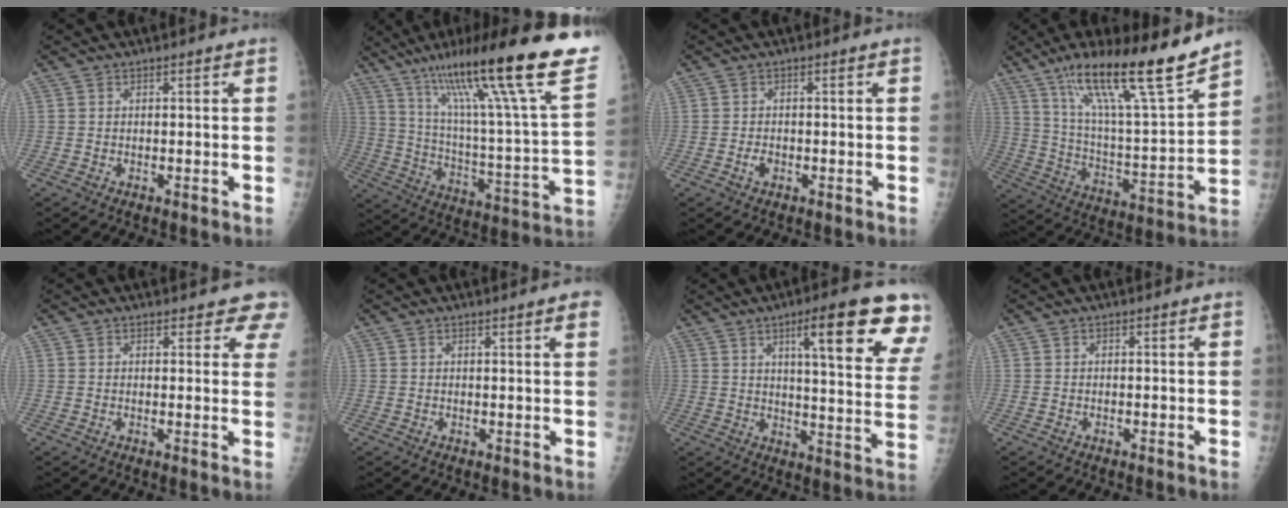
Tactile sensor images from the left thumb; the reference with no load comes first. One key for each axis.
{"total": 31.5, "fx": 20.9, "fy": 3.5, "fz": 23.4, "tx": -0.345, "ty": -0.065, "tz": 0.323}
{"total": 1.5, "fx": -0.6, "fy": 1.0, "fz": 1.0, "tx": -0.018, "ty": 0.002, "tz": -0.011}
{"total": 22.2, "fx": 15.6, "fy": 2.5, "fz": 15.6, "tx": -0.239, "ty": -0.068, "tz": 0.269}
{"total": 6.0, "fx": 5.4, "fy": 2.2, "fz": 1.4, "tx": 0.026, "ty": -0.022, "tz": 0.041}
{"total": 3.1, "fx": 2.2, "fy": 0.2, "fz": 2.2, "tx": -0.020, "ty": -0.001, "tz": 0.023}
{"total": 19.1, "fx": 10.3, "fy": 3.4, "fz": 15.8, "tx": -0.187, "ty": -0.039, "tz": 0.136}
{"total": 0.0}